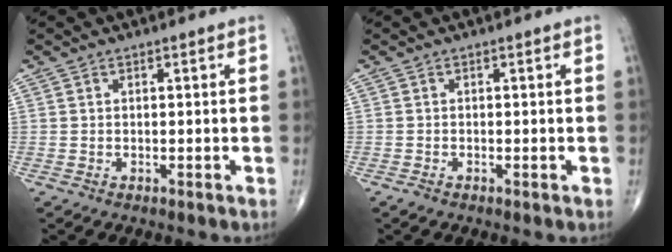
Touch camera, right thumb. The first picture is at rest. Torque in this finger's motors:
{"motor_torque": [0.09, 0.04, 0.02, -0.08, 0.08]}